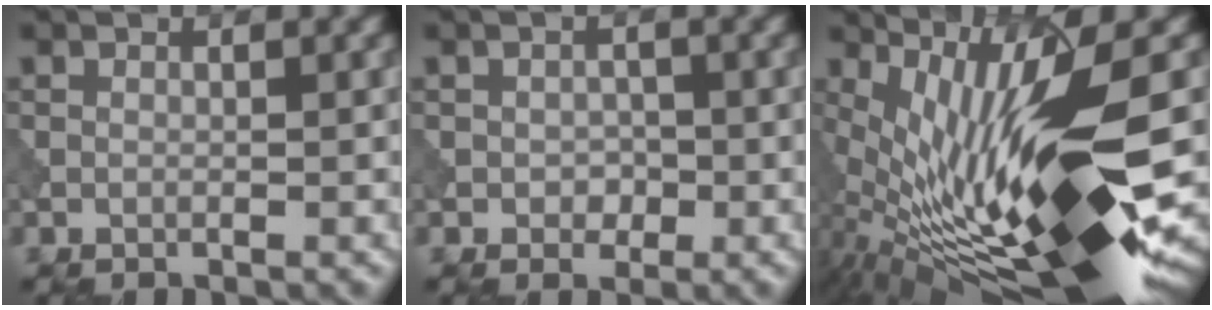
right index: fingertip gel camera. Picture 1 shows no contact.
{"total": 1.4, "force": [-0.2, 1.2, 0.7], "torque": [-0.012, -0.004, -0.006]}
{"total": 15.7, "force": [-1.9, 3.8, 15.2], "torque": [-0.271, -0.005, -0.025]}